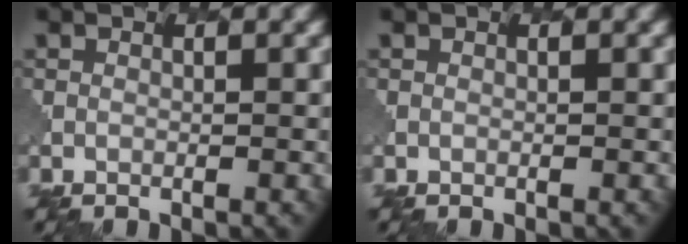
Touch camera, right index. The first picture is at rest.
{"total": 0.0}